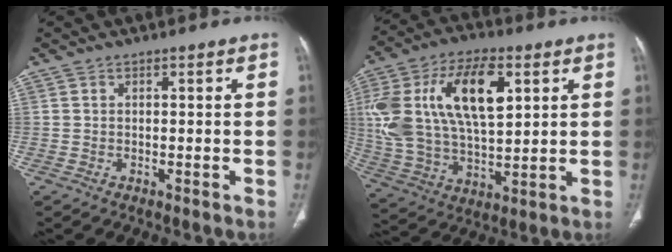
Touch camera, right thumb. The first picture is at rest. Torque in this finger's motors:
{"motor_torque": [2.31, 2.70, 2.25, 0.40, 0.29]}